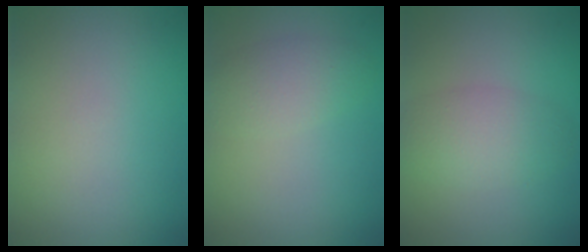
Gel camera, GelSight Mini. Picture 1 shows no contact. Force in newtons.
{"total": 2.7, "press": 2.7, "slide": 0.0}
{"total": 3.6, "press": 3.6, "slide": 0.1}